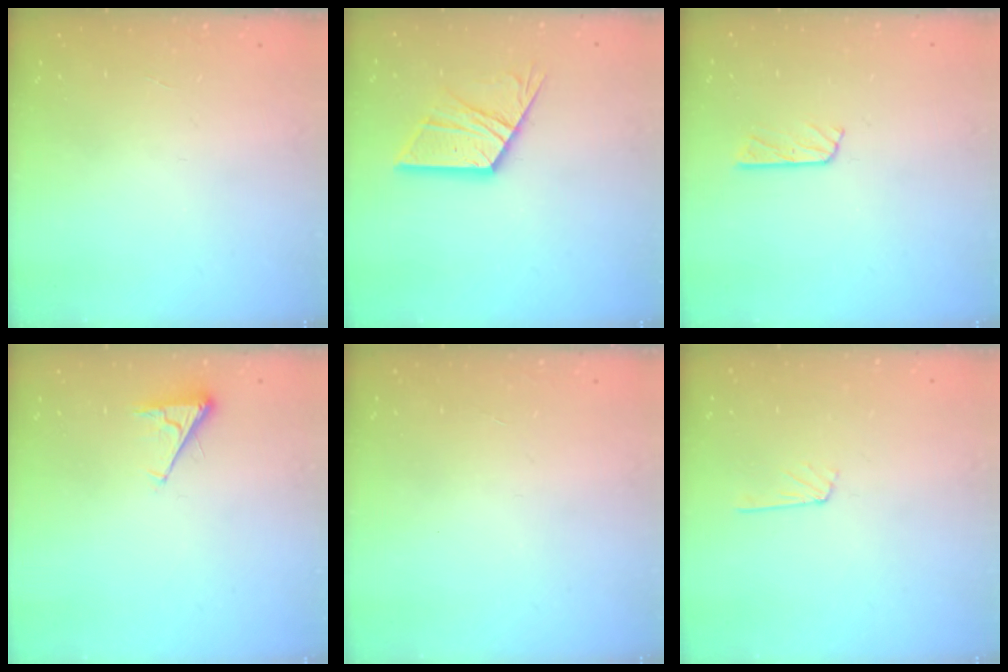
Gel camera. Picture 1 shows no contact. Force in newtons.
{"total": 12.8, "press": 12.7, "slide": 1.1}
{"total": 4.7, "press": 4.7, "slide": 0.3}
{"total": 3.4, "press": 3.4, "slide": 0.7}
{"total": 0.0}
{"total": 3.8, "press": 3.8, "slide": 0.3}